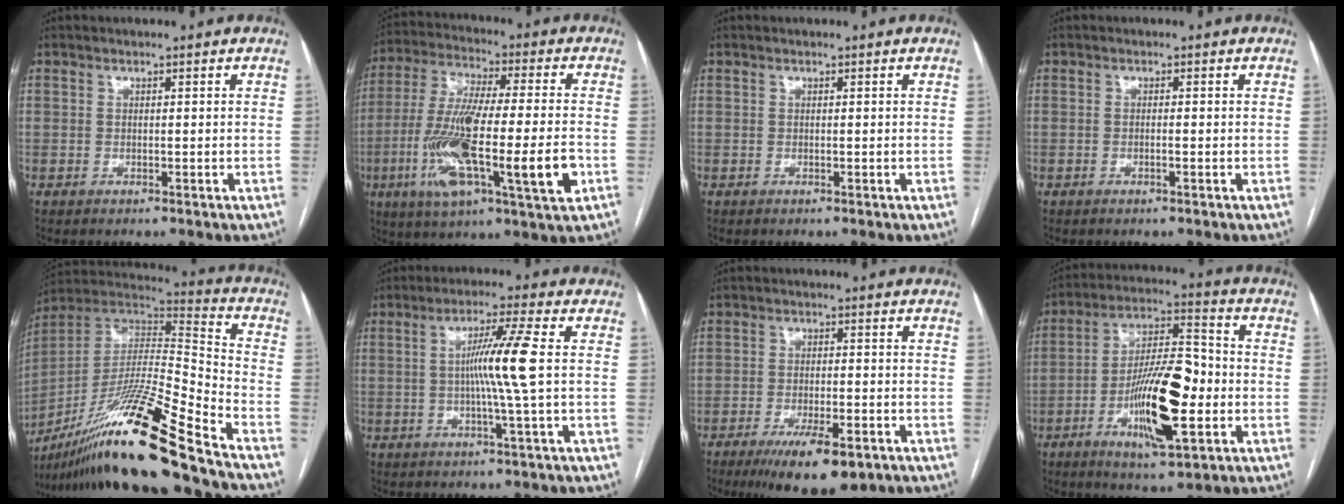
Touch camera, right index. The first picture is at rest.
{"total": 20.1, "force": [-5.4, 2.4, 19.2], "torque": [-0.350, -0.020, -0.091]}
{"total": 0.0}
{"total": 0.7, "force": [-0.3, 0.0, 0.6], "torque": [-0.014, 0.002, -0.001]}
{"total": 24.9, "force": [-17.8, -0.6, 17.4], "torque": [-0.329, -0.023, -0.331]}
{"total": 7.7, "force": [0.1, -1.6, 7.6], "torque": [-0.137, 0.002, 0.002]}
{"total": 9.7, "force": [-5.9, 2.7, 7.2], "torque": [-0.116, -0.014, -0.091]}
{"total": 15.5, "force": [-4.1, 3.7, 14.4], "torque": [-0.262, 0.005, -0.067]}